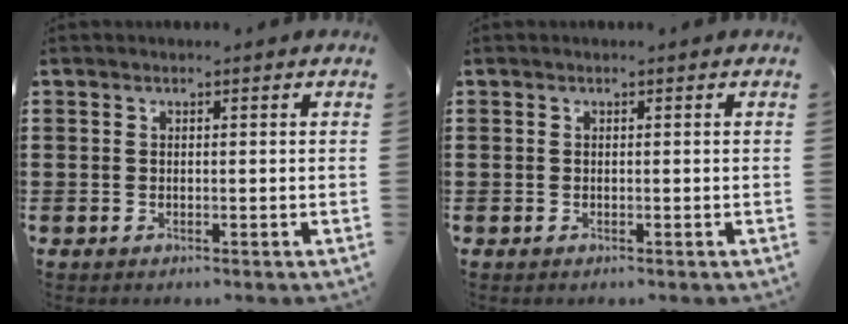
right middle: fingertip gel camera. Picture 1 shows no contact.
{"total": 0.0}